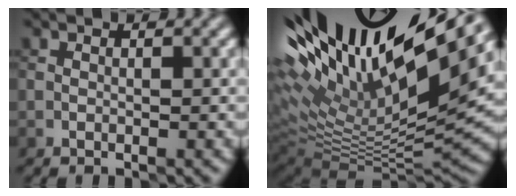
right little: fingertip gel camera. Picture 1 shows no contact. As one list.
[{"total": 16.6, "force": [7.6, 4.2, 14.2], "torque": [-0.255, 0.016, 0.154]}]